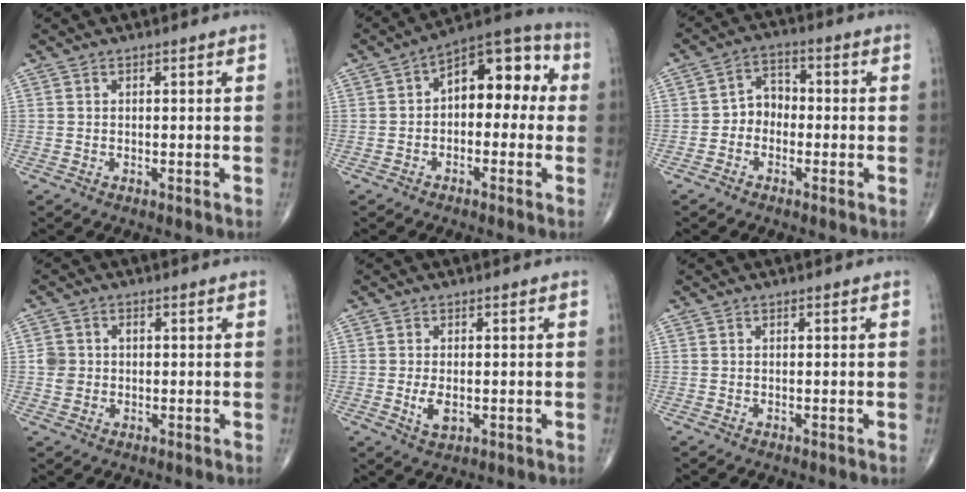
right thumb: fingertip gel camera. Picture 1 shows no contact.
{"total": 12.4, "force": [0.7, 7.3, 10.0], "torque": [-0.100, 0.045, -0.007]}
{"total": 5.0, "force": [-1.3, 4.1, 2.6], "torque": [-0.016, 0.026, -0.038]}
{"total": 3.5, "force": [0.0, 3.3, 1.3], "torque": [-0.013, 0.007, 0.001]}
{"total": 3.6, "force": [-0.6, 2.0, 2.9], "torque": [-0.053, -0.006, -0.007]}
{"total": 0.0}